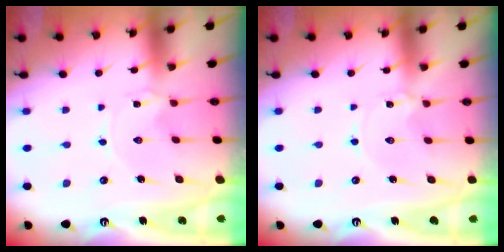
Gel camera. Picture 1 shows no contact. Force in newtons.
{"total": 1.3, "press": 1.3, "slide": 0.3}